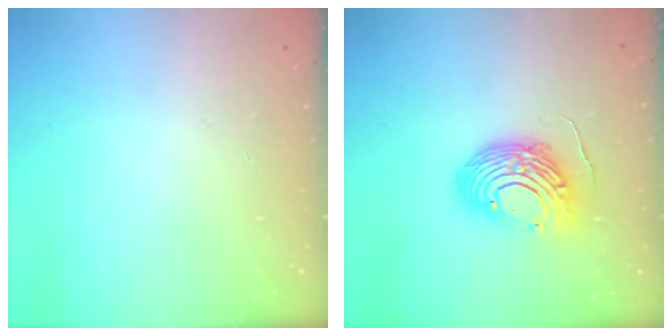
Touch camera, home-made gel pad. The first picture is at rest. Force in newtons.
{"total": 12.9, "press": 12.9, "slide": 1.2}